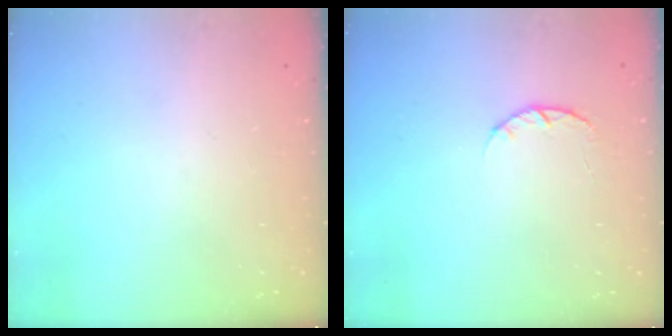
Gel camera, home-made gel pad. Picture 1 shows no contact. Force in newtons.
{"total": 3.4, "press": 3.4, "slide": 0.5}